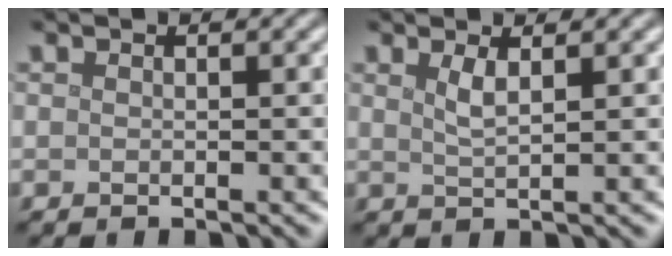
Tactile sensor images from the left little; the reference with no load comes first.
{"total": 1.7, "force": [0.9, 0.5, 1.4], "torque": [-0.026, -0.001, 0.015]}